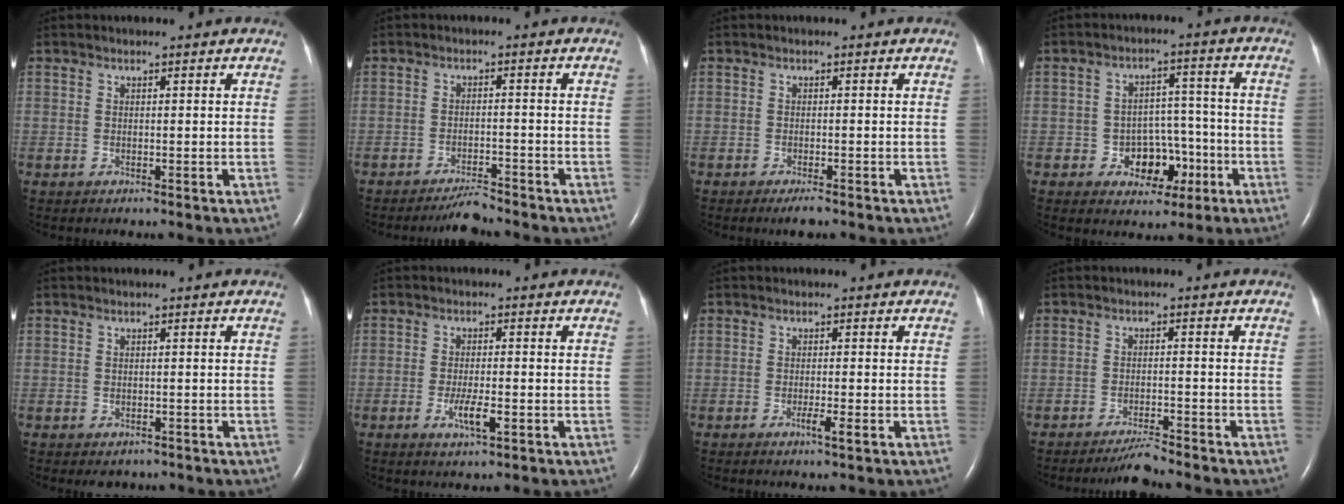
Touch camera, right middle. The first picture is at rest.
{"total": 3.5, "force": [-3.3, 0.2, 1.0], "torque": [-0.021, -0.011, -0.055]}
{"total": 1.8, "force": [-1.3, 0.3, 1.2], "torque": [-0.024, -0.004, -0.020]}
{"total": 6.9, "force": [-2.9, 5.0, 3.9], "torque": [-0.052, 0.028, -0.035]}
{"total": 1.8, "force": [-1.3, 1.1, 0.4], "torque": [-0.006, 0.000, -0.012]}
{"total": 3.7, "force": [-1.4, 0.6, 3.4], "torque": [-0.067, -0.004, -0.024]}
{"total": 1.9, "force": [-0.9, -0.1, 1.7], "torque": [-0.030, -0.004, -0.015]}
{"total": 3.4, "force": [-3.2, -0.3, 1.0], "torque": [-0.022, -0.014, -0.055]}